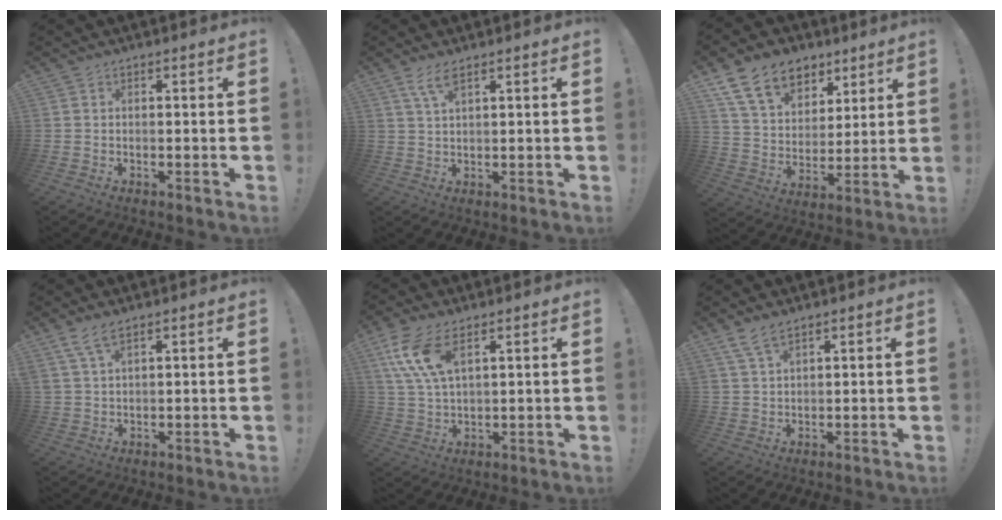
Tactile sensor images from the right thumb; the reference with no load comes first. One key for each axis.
{"total": 4.3, "fx": 2.7, "fy": 0.9, "fz": 3.2, "tx": -0.061, "ty": -0.005, "tz": 0.046}
{"total": 16.6, "fx": 9.7, "fy": 11.3, "fz": 7.3, "tx": -0.111, "ty": -0.054, "tz": 0.186}
{"total": 5.4, "fx": 3.7, "fy": 1.3, "fz": 3.6, "tx": -0.076, "ty": -0.010, "tz": 0.072}
{"total": 12.0, "fx": 5.9, "fy": 5.8, "fz": 8.7, "tx": -0.180, "ty": -0.010, "tz": 0.113}
{"total": 5.5, "fx": 4.3, "fy": 1.9, "fz": 2.8, "tx": -0.057, "ty": -0.016, "tz": 0.082}